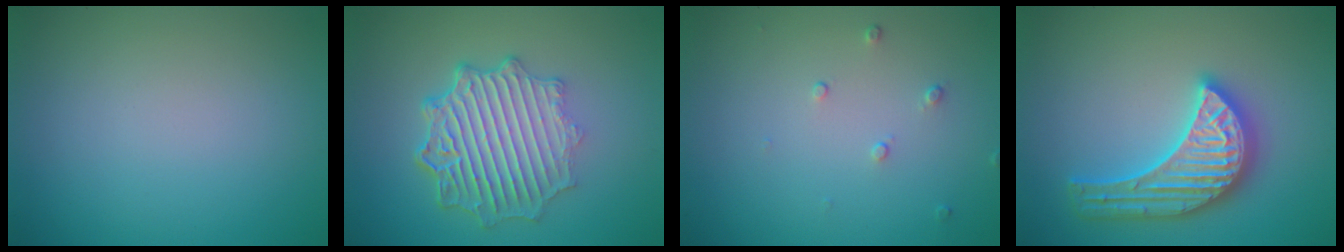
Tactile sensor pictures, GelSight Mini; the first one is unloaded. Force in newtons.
{"total": 6.9, "press": 5.2, "slide": 4.6}
{"total": 0.7, "press": 0.5, "slide": 0.5}
{"total": 5.6, "press": 5.5, "slide": 0.5}